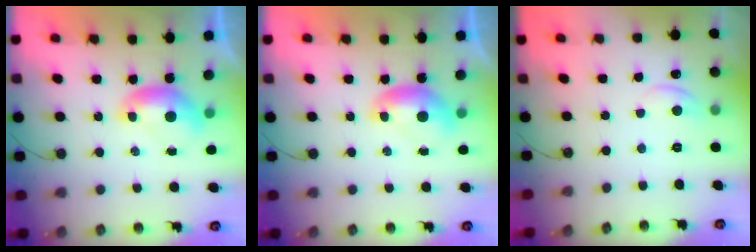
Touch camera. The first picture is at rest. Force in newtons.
{"total": 0.0}
{"total": 2.1, "press": 2.1, "slide": 0.5}